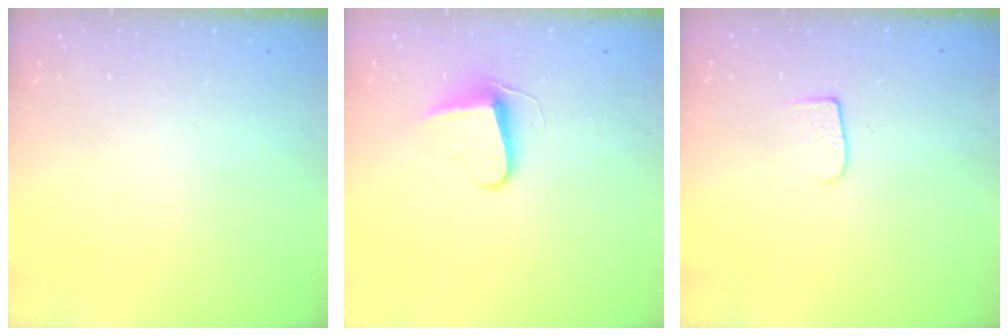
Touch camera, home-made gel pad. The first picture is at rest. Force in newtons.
{"total": 8.5, "press": 8.5, "slide": 0.6}
{"total": 5.8, "press": 5.8, "slide": 0.7}